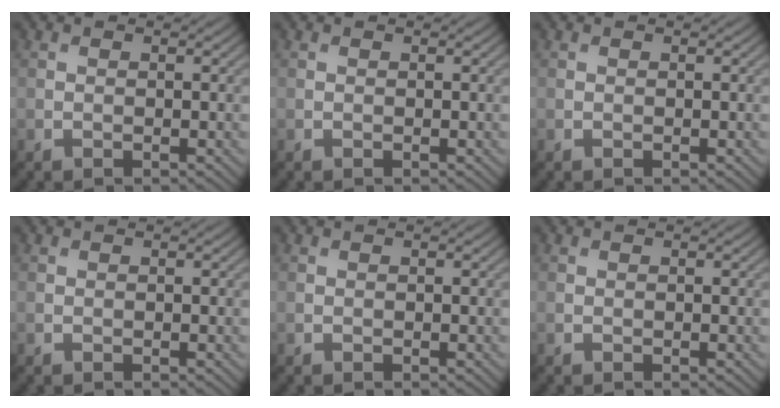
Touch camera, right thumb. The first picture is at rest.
{"total": 0.0}
{"total": 0.0}
{"total": 0.0}
{"total": 0.0}
{"total": 0.0}